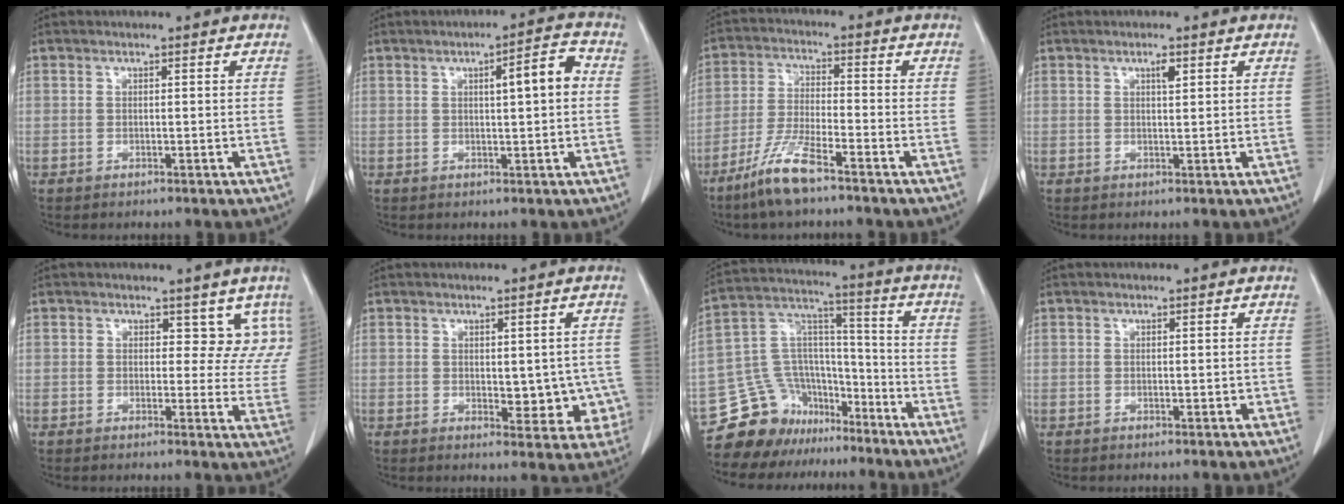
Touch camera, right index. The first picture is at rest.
{"total": 5.7, "force": [0.9, 0.8, 5.5], "torque": [-0.080, 0.014, 0.011]}
{"total": 8.1, "force": [-5.7, 0.8, 5.7], "torque": [-0.127, -0.017, -0.114]}
{"total": 1.5, "force": [0.8, 0.3, 1.2], "torque": [-0.020, -0.001, 0.012]}
{"total": 6.7, "force": [4.5, 4.2, 2.7], "torque": [0.002, -0.009, 0.035]}
{"total": 6.9, "force": [-0.7, 3.7, 5.8], "torque": [-0.045, 0.003, 0.001]}
{"total": 13.8, "force": [-10.9, 8.2, 2.1], "torque": [-0.048, 0.085, -0.188]}
{"total": 1.1, "force": [-0.1, 0.4, 1.0], "torque": [-0.013, -0.002, 0.004]}